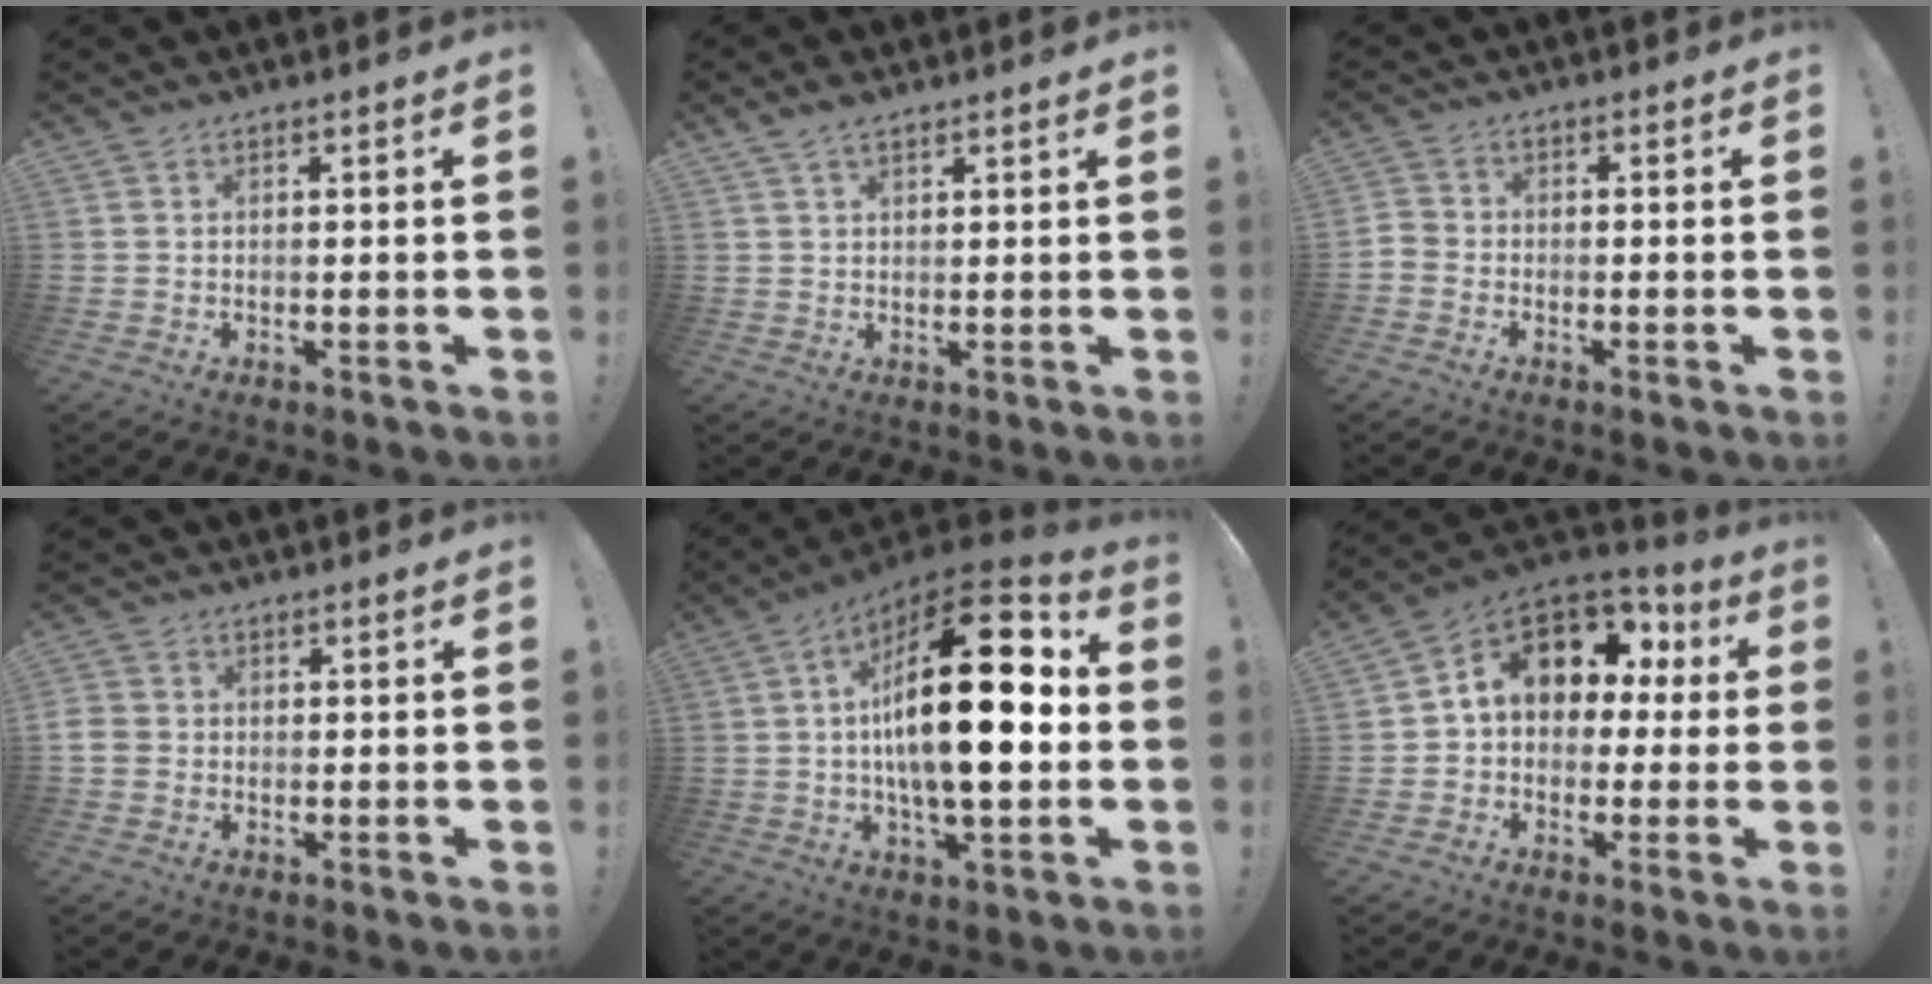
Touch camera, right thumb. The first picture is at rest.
{"total": 3.3, "force": [2.6, 1.1, 1.7], "torque": [-0.032, -0.010, 0.047]}
{"total": 2.8, "force": [-2.0, 1.7, 0.9], "torque": [-0.019, 0.008, -0.039]}
{"total": 2.8, "force": [-0.8, 2.4, 1.2], "torque": [-0.028, 0.005, -0.014]}
{"total": 25.5, "force": [1.3, 8.8, 23.9], "torque": [-0.386, -0.010, 0.009]}
{"total": 11.8, "force": [4.1, 8.6, 6.9], "torque": [-0.106, -0.015, 0.076]}